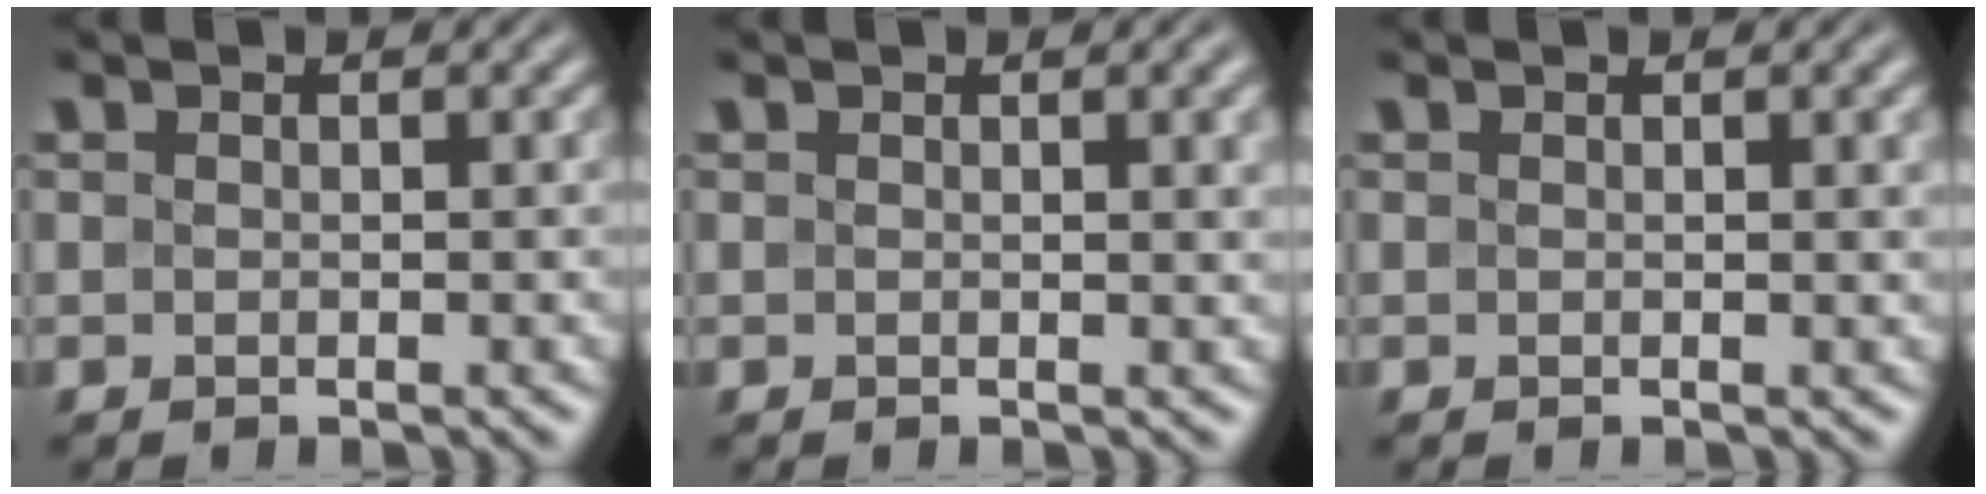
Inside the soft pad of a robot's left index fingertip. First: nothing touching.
{"total": 2.8, "force": [0.9, 0.9, 2.5], "torque": [-0.022, 0.006, 0.009]}
{"total": 2.0, "force": [0.7, 0.6, 1.8], "torque": [-0.015, 0.006, 0.007]}